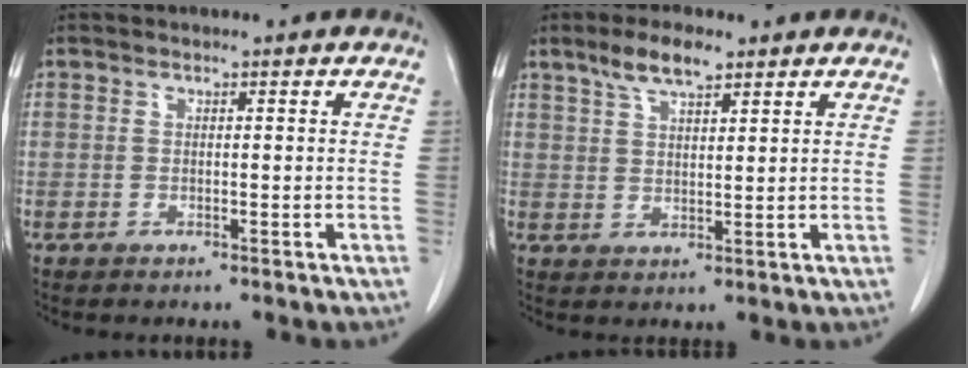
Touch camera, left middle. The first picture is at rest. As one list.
[{"total": 5.6, "force": [4.0, 1.3, 3.7], "torque": [-0.076, 0.007, 0.075]}]